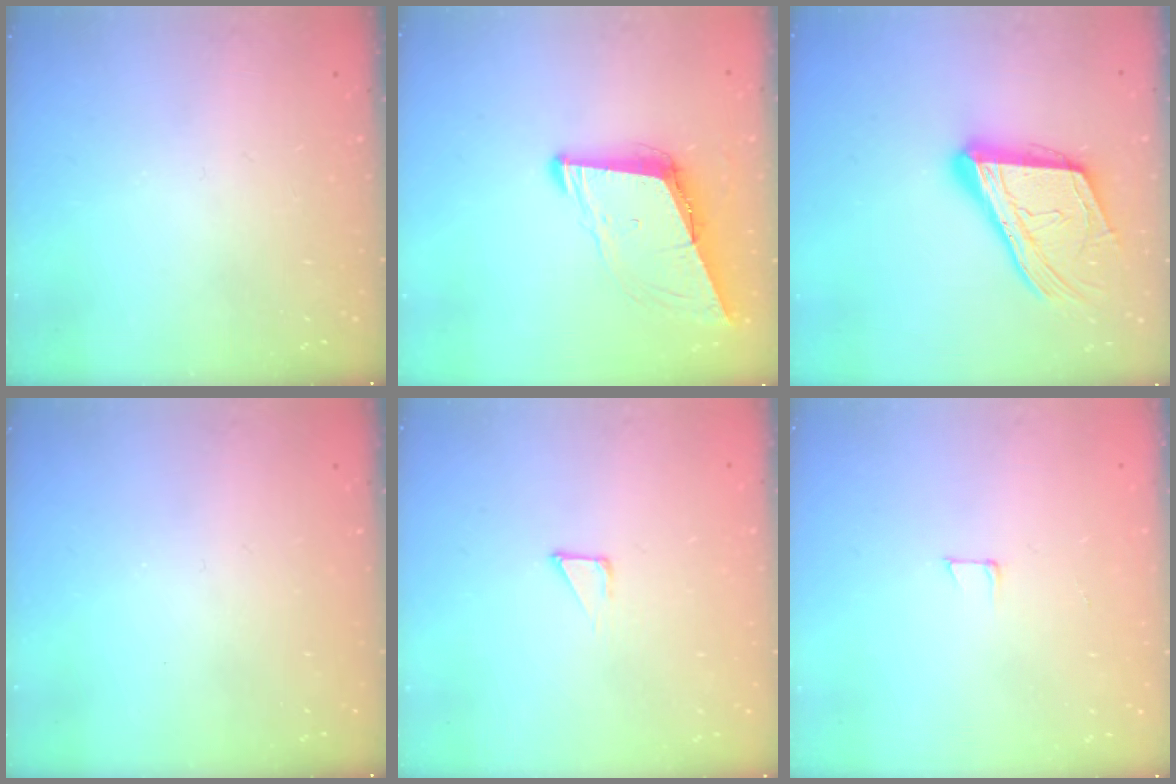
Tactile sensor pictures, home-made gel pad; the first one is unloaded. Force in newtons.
{"total": 8.6, "press": 7.8, "slide": 3.6}
{"total": 19.1, "press": 18.9, "slide": 2.6}
{"total": 0.0}
{"total": 2.1, "press": 2.1, "slide": 0.1}
{"total": 4.4, "press": 4.4, "slide": 0.3}